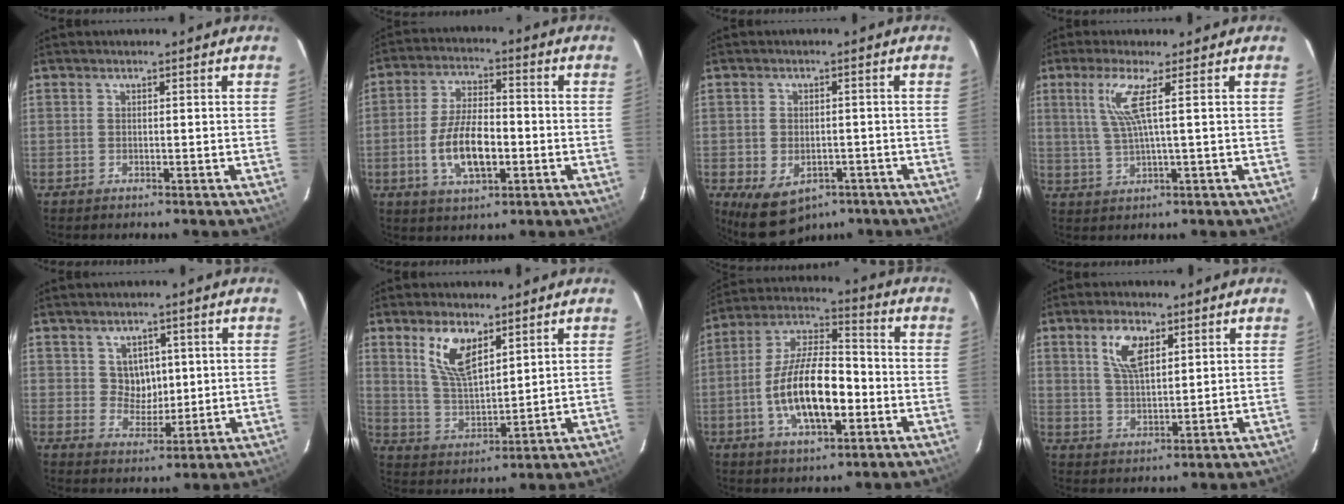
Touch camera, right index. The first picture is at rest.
{"total": 10.9, "force": [-2.8, 4.8, 9.4], "torque": [-0.188, -0.002, -0.046]}
{"total": 9.7, "force": [-5.0, 6.6, 5.1], "torque": [-0.110, -0.014, -0.059]}
{"total": 5.8, "force": [2.0, -0.6, 5.5], "torque": [-0.104, 0.000, 0.045]}
{"total": 5.1, "force": [1.4, 4.6, 1.8], "torque": [-0.027, 0.008, 0.031]}
{"total": 9.4, "force": [5.3, 4.0, 6.7], "torque": [-0.128, 0.002, 0.112]}
{"total": 15.7, "force": [-4.0, 6.3, 13.9], "torque": [-0.268, 0.005, -0.071]}
{"total": 7.1, "force": [3.4, 3.2, 5.4], "torque": [-0.102, 0.009, 0.068]}